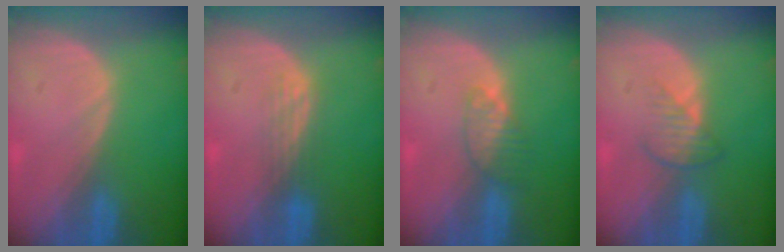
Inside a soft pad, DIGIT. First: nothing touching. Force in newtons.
{"total": 2.9, "press": 2.5, "slide": 1.5}
{"total": 3.3, "press": 3.1, "slide": 1.3}
{"total": 3.1, "press": 2.9, "slide": 1.2}